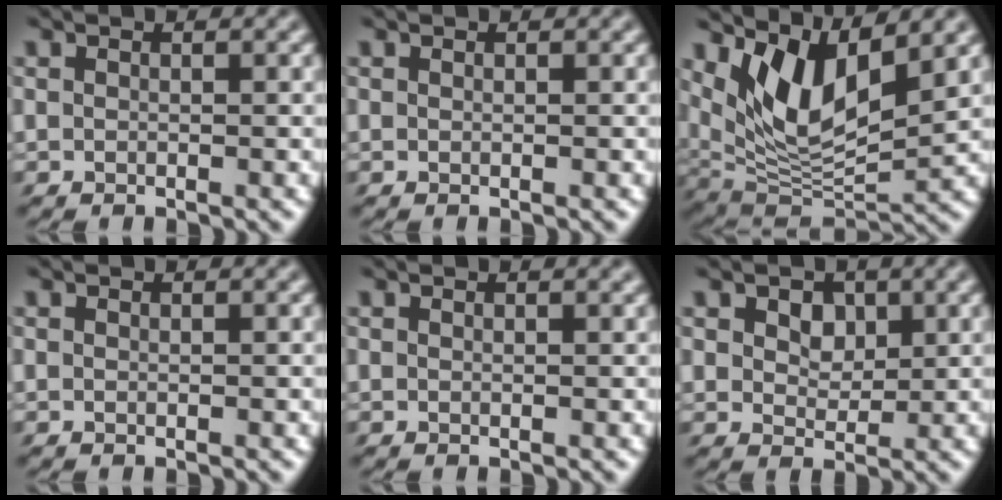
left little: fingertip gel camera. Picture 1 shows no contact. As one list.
[{"total": 0.0}, {"total": 8.8, "force": [3.6, 3.3, 7.3], "torque": [-0.139, -0.007, 0.063]}, {"total": 0.0}, {"total": 0.9, "force": [0.7, 0.2, 0.5], "torque": [-0.012, 0.002, 0.014]}, {"total": 3.6, "force": [0.9, 2.8, 2.2], "torque": [-0.047, 0.008, 0.007]}]